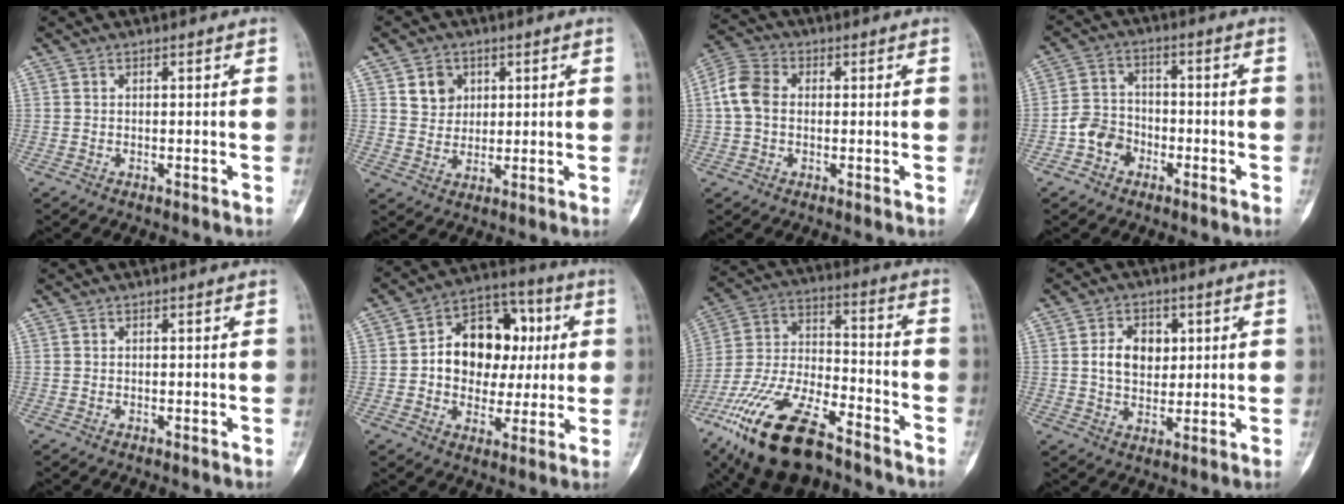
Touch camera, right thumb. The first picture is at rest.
{"total": 5.4, "force": [2.2, 4.6, 1.9], "torque": [-0.009, -0.011, 0.040]}
{"total": 7.1, "force": [0.4, 5.3, 4.7], "torque": [-0.096, 0.020, -0.001]}
{"total": 6.4, "force": [-2.8, 5.1, 2.5], "torque": [-0.022, 0.028, -0.058]}
{"total": 0.0}
{"total": 16.1, "force": [1.7, 11.9, 10.6], "torque": [-0.109, 0.025, 0.023]}
{"total": 22.8, "force": [-14.7, 9.0, 14.9], "torque": [-0.320, 0.047, -0.270]}
{"total": 7.8, "force": [1.6, 5.6, 5.2], "torque": [-0.060, -0.007, 0.029]}